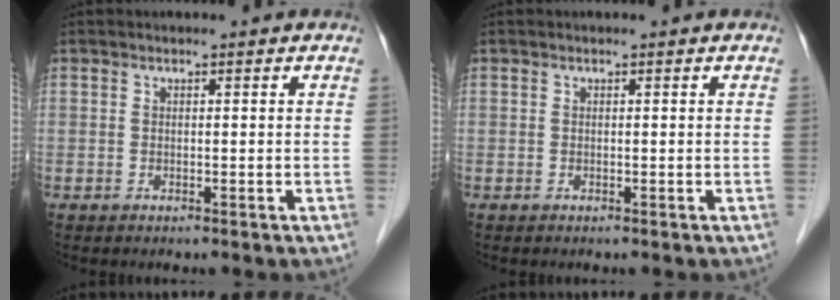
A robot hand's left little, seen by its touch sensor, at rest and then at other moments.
{"total": 0.0}